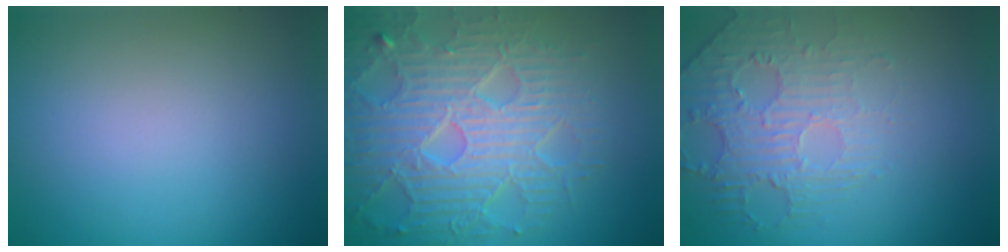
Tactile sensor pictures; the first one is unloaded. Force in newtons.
{"total": 7.8, "press": 6.0, "slide": 4.9}
{"total": 2.5, "press": 1.9, "slide": 1.6}